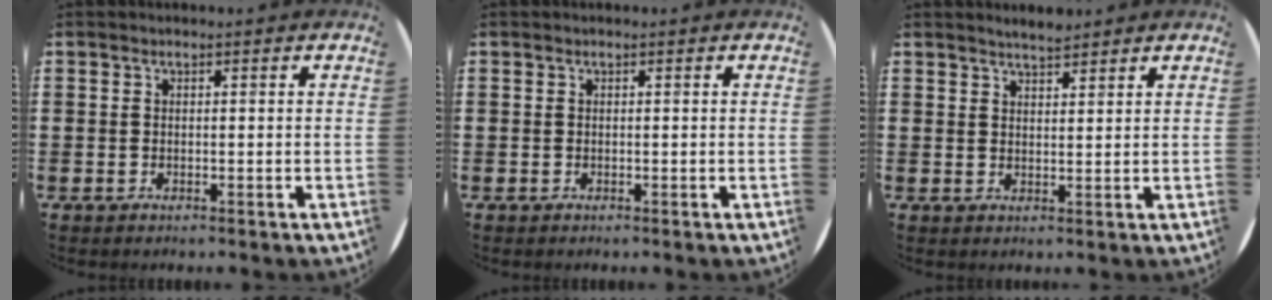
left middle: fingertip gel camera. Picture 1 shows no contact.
{"total": 0.0}
{"total": 2.4, "force": [2.3, 0.1, 0.2], "torque": [-0.007, 0.000, 0.044]}